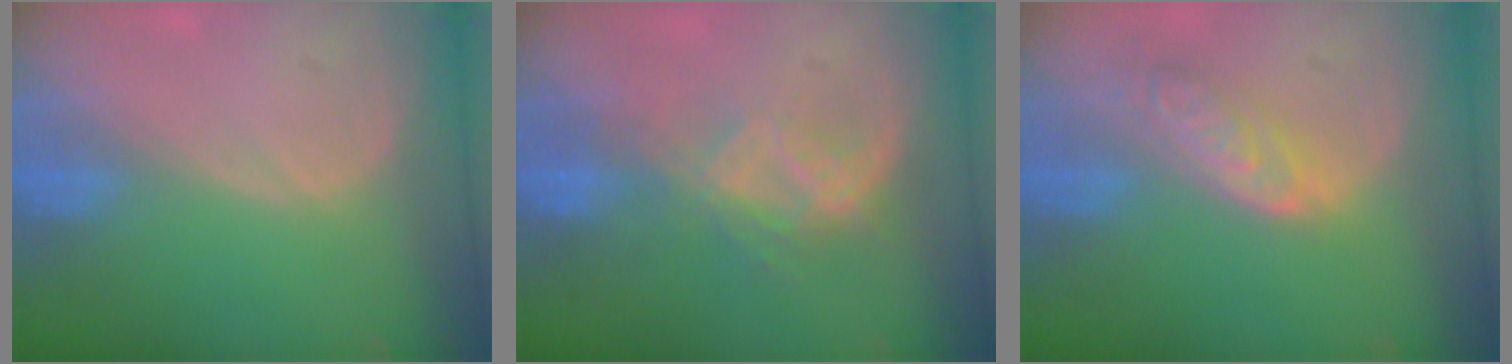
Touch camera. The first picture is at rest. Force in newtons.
{"total": 6.8, "press": 6.3, "slide": 2.6}
{"total": 6.2, "press": 5.6, "slide": 2.7}